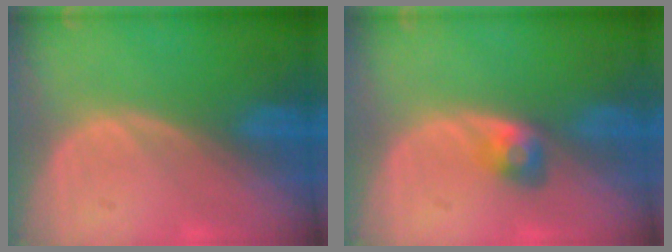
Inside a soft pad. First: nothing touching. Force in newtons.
{"total": 2.9, "press": 2.5, "slide": 1.4}